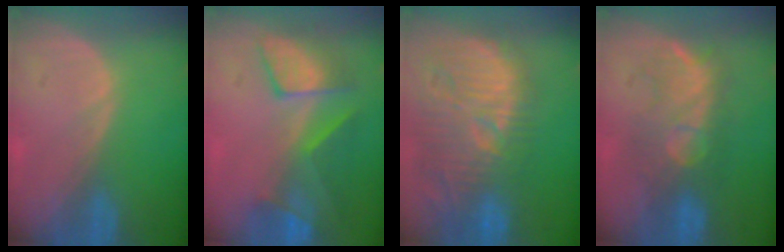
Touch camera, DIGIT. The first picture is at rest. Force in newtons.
{"total": 8.2, "press": 7.9, "slide": 2.4}
{"total": 13.9, "press": 12.7, "slide": 5.5}
{"total": 8.0, "press": 7.9, "slide": 0.7}